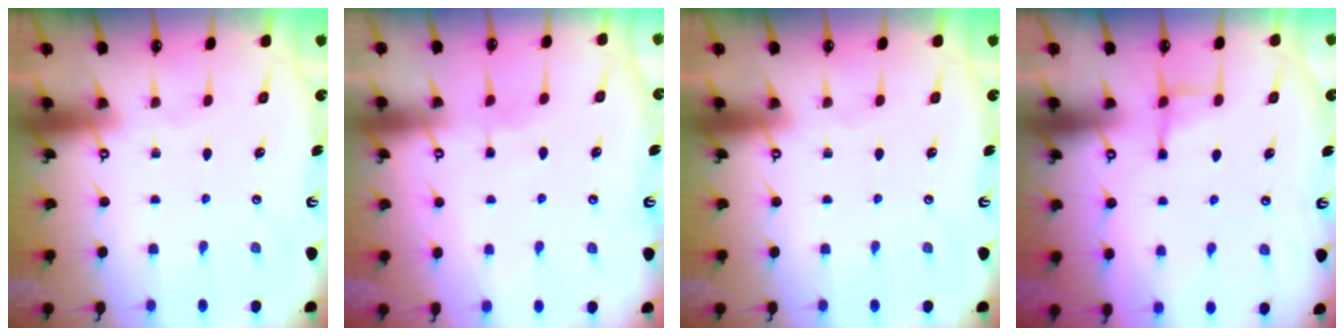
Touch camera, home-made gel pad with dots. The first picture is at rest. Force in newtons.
{"total": 3.4, "press": 3.3, "slide": 0.5}
{"total": 0.0}
{"total": 4.3, "press": 4.2, "slide": 0.8}